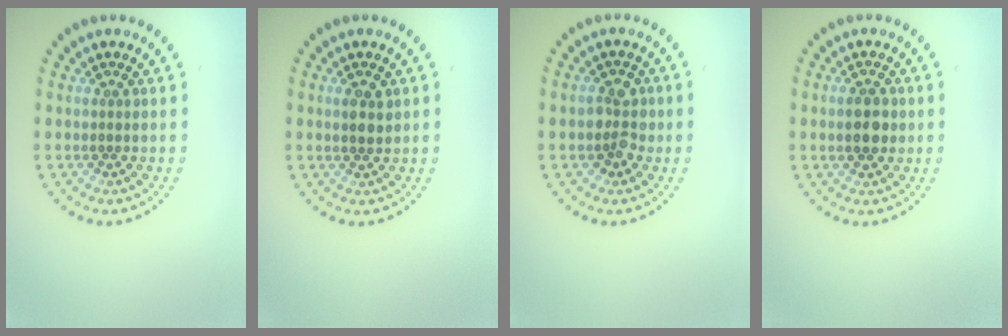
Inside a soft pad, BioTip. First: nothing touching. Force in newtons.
{"total": 1.6, "press": 1.6, "slide": 0.5}
{"total": 2.4, "press": 2.4, "slide": 0.6}
{"total": 3.2, "press": 3.2, "slide": 0.1}